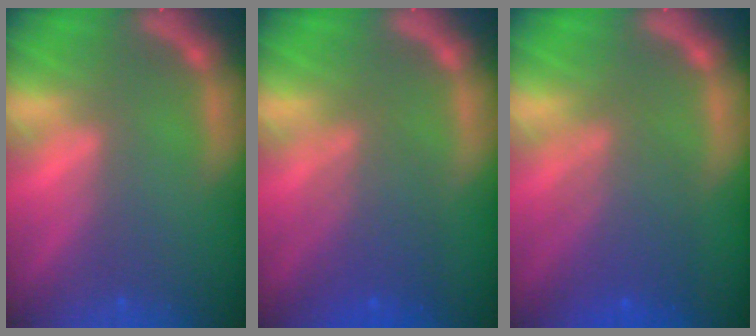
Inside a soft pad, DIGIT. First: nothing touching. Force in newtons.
{"total": 5.0}
{"total": 5.5}